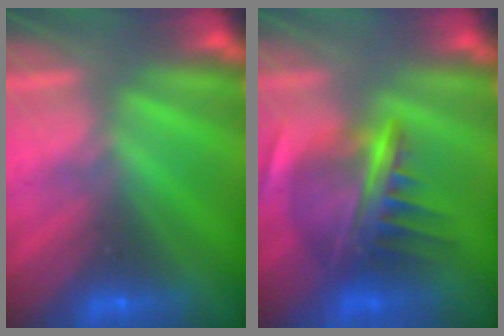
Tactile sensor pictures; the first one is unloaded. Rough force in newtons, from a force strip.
{"total": 5.8}